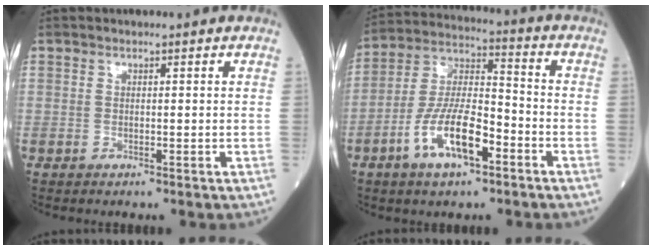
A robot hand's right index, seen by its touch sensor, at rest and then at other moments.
{"total": 12.1, "force": [-5.5, 3.7, 10.1], "torque": [-0.209, 0.004, -0.102]}